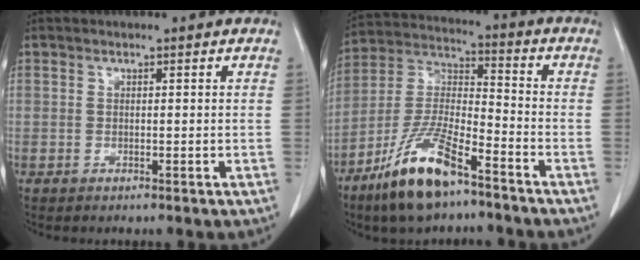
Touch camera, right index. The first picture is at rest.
{"total": 14.3, "force": [-9.4, 3.4, 10.2], "torque": [-0.215, -0.014, -0.177]}